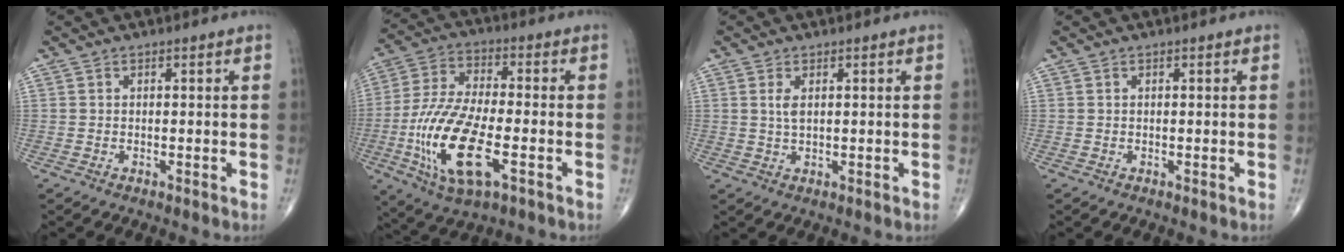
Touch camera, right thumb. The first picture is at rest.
{"total": 17.9, "force": [-5.4, 6.9, 15.6], "torque": [-0.330, 0.009, -0.094]}
{"total": 2.3, "force": [0.7, 1.0, 2.0], "torque": [-0.042, -0.002, 0.016]}
{"total": 0.0}